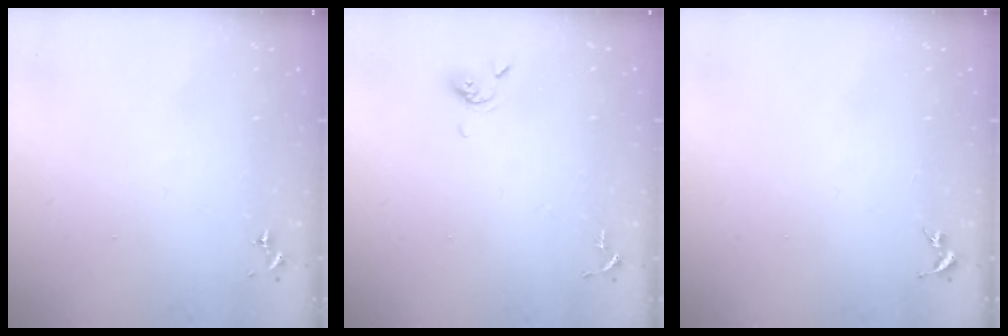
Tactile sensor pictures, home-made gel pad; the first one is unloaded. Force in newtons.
{"total": 5.5, "press": 5.5, "slide": 0.7}
{"total": 0.0}